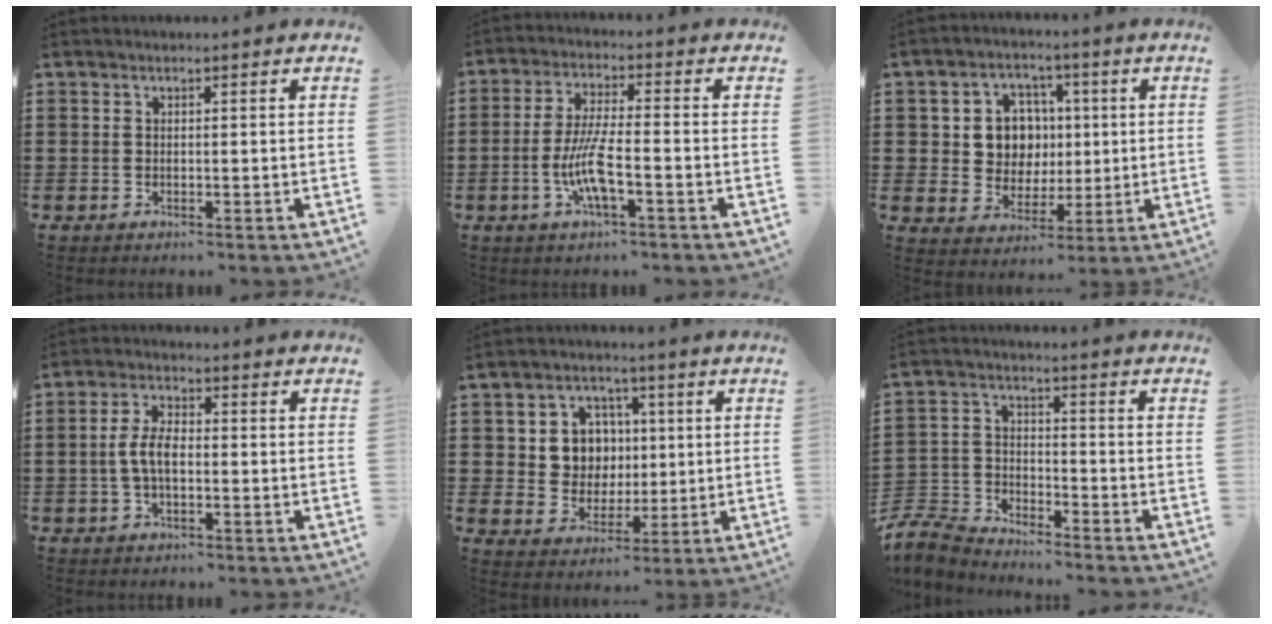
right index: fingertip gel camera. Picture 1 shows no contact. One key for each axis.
{"total": 7.7, "fx": -2.5, "fy": 1.7, "fz": 7.1, "tx": -0.158, "ty": -0.014, "tz": -0.054}
{"total": 7.6, "fx": 1.2, "fy": 6.7, "fz": 3.2, "tx": -0.077, "ty": 0.016, "tz": 0.018}
{"total": 5.0, "fx": -0.7, "fy": 2.4, "fz": 4.4, "tx": -0.100, "ty": 0.000, "tz": -0.020}
{"total": 7.0, "fx": 1.2, "fy": 6.4, "fz": 2.6, "tx": -0.072, "ty": 0.018, "tz": 0.021}
{"total": 5.6, "fx": -5.5, "fy": 1.1, "fz": 0.7, "tx": -0.039, "ty": -0.004, "tz": -0.117}